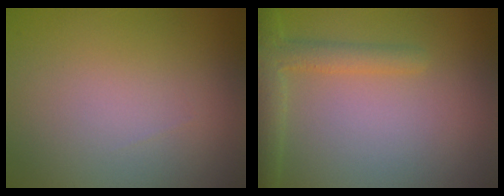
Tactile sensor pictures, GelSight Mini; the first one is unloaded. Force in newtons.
{"total": 2.8, "press": 2.8, "slide": 0.2}